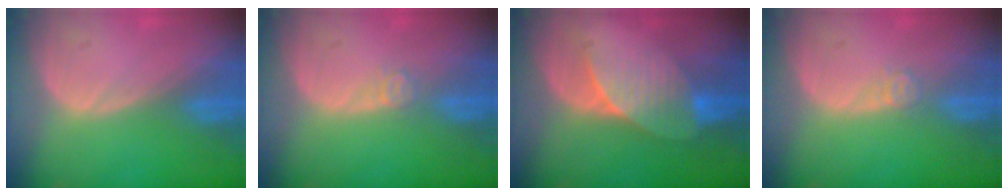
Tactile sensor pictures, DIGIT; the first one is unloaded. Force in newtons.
{"total": 2.0, "press": 1.6, "slide": 1.1}
{"total": 7.2, "press": 6.6, "slide": 2.8}
{"total": 2.0, "press": 1.6, "slide": 1.1}